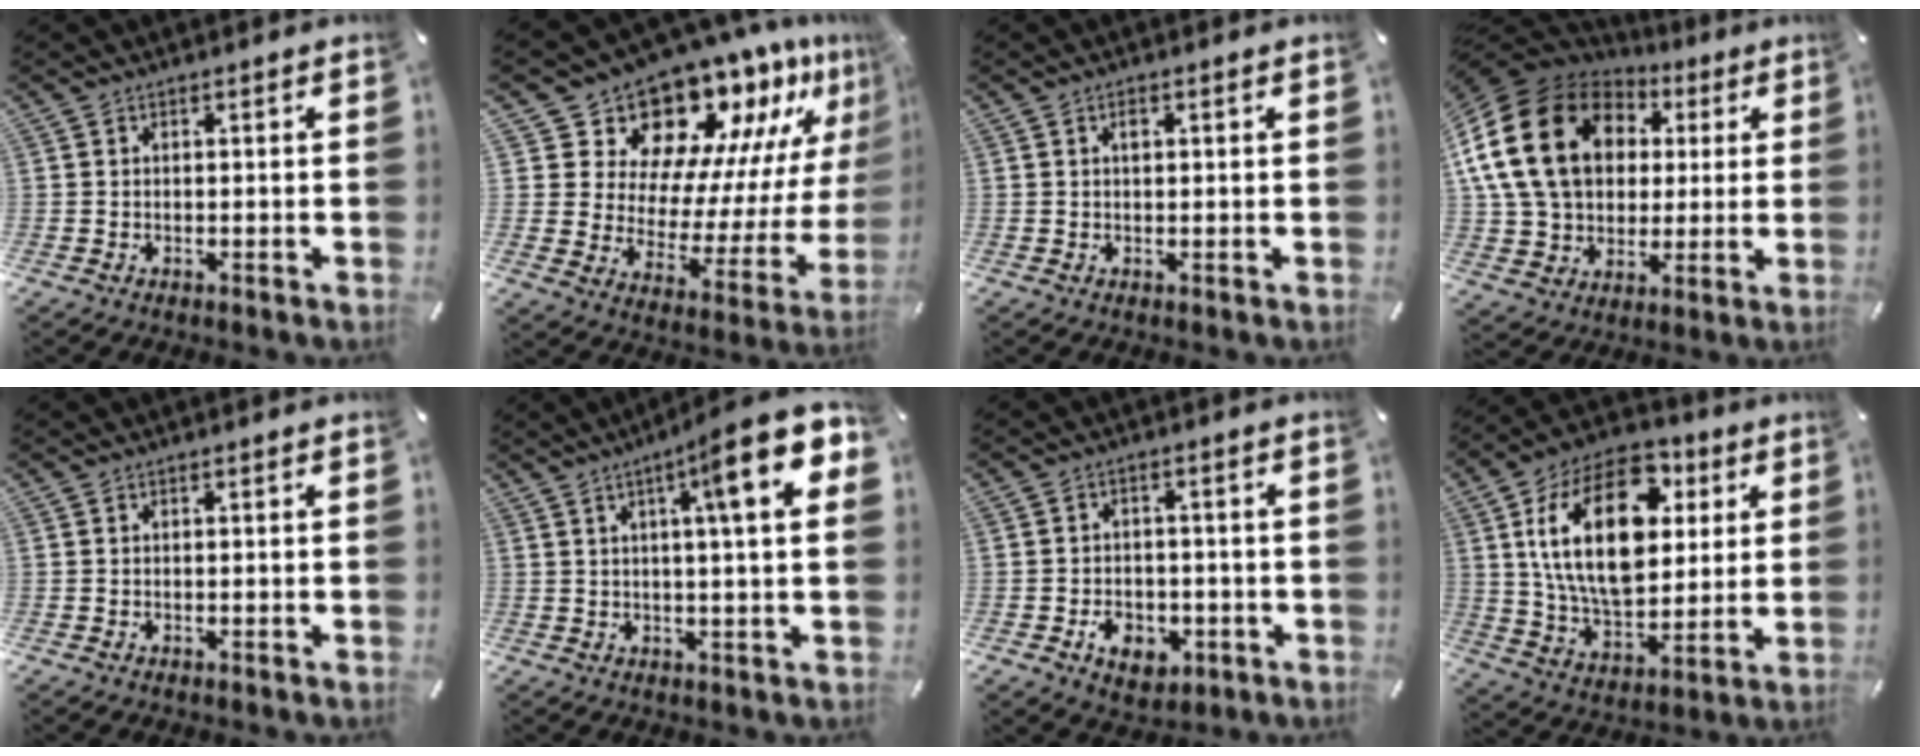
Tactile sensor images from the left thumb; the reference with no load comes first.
{"total": 17.5, "force": [15.6, 7.0, 3.6], "torque": [-0.058, -0.155, 0.269]}
{"total": 1.2, "force": [0.4, 0.6, 0.9], "torque": [-0.012, 0.000, 0.005]}
{"total": 23.3, "force": [5.1, 17.8, 14.1], "torque": [-0.301, 0.001, 0.084]}
{"total": 0.0}
{"total": 14.1, "force": [6.0, 1.2, 12.7], "torque": [-0.197, -0.027, 0.085]}
{"total": 6.7, "force": [-2.3, 5.5, 3.1], "torque": [-0.048, 0.010, -0.041]}
{"total": 23.6, "force": [7.1, 14.9, 16.8], "torque": [-0.335, -0.014, 0.115]}